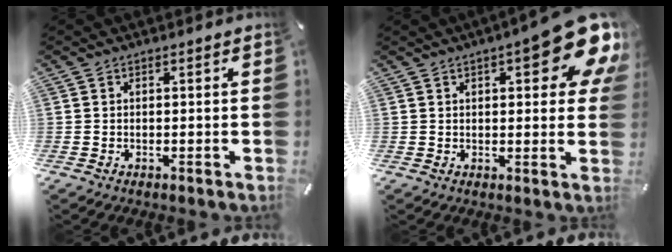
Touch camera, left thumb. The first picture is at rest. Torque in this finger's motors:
{"motor_torque": [2.53, 2.48, 1.49, -1.28, 0.14]}